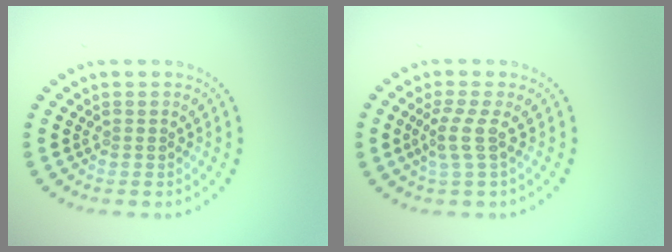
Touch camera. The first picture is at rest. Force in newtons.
{"total": 2.1, "press": 1.5, "slide": 1.5}